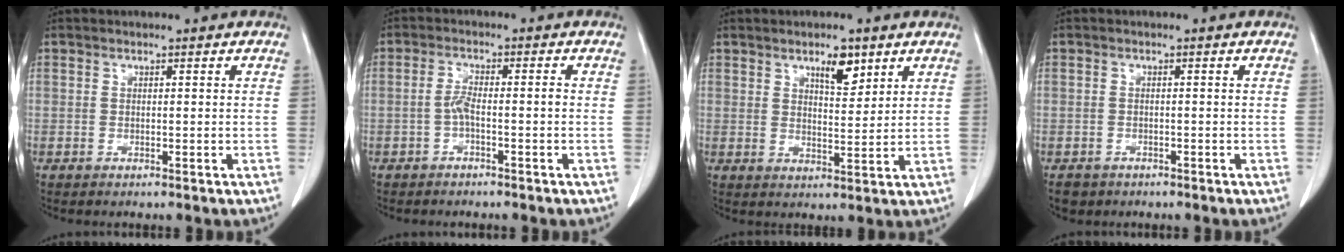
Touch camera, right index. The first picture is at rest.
{"total": 2.6, "force": [-0.9, 0.4, 2.4], "torque": [-0.046, 0.007, -0.018]}
{"total": 4.9, "force": [3.1, 1.7, 3.5], "torque": [-0.057, -0.003, 0.051]}
{"total": 2.6, "force": [-1.7, 2.0, 0.2], "torque": [-0.008, 0.003, -0.026]}